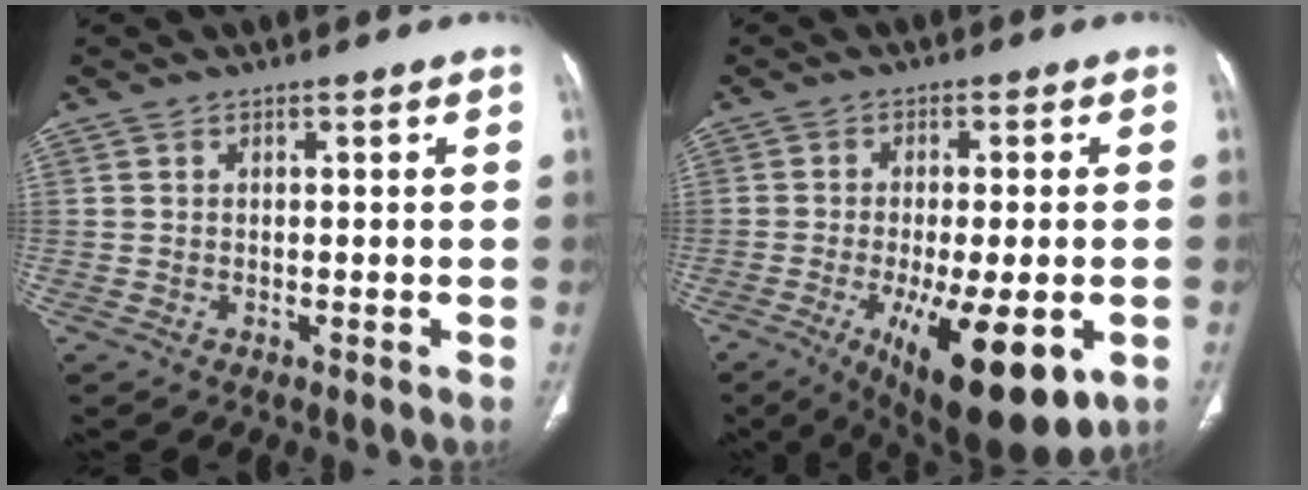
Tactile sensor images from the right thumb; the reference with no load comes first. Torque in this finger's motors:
{"motor_torque": [2.12, 2.88, 0.42, -0.18, 0.37]}